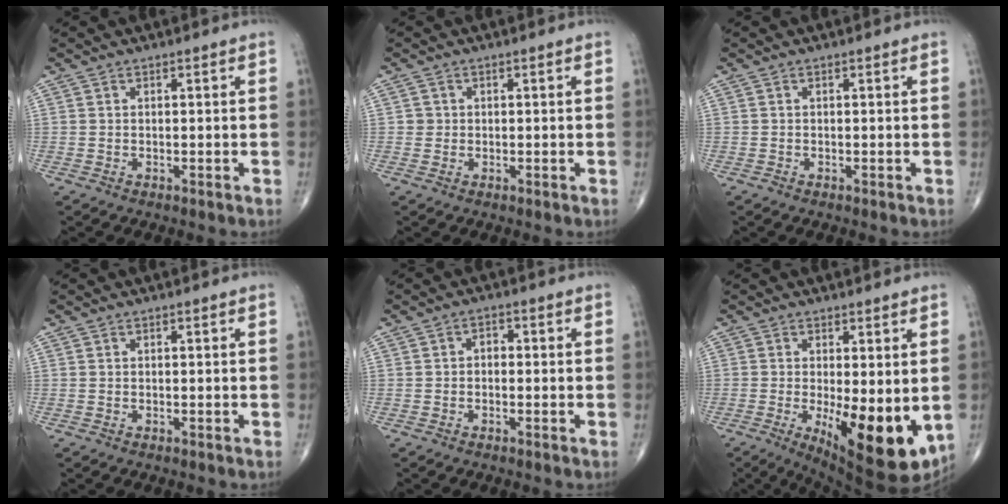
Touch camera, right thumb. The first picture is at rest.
{"total": 1.2, "force": [0.0, 1.2, 0.1], "torque": [0.008, 0.004, -0.001]}
{"total": 0.0}
{"total": 0.0}
{"total": 1.9, "force": [-0.2, 1.4, 1.3], "torque": [-0.011, 0.010, -0.009]}
{"total": 15.0, "force": [-2.7, 5.4, 13.7], "torque": [-0.191, -0.032, -0.021]}